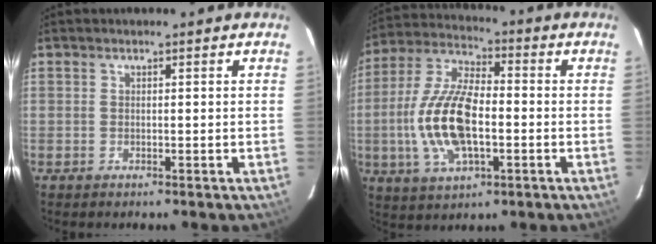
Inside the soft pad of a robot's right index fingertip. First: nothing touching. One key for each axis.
{"total": 15.7, "fx": -2.6, "fy": 7.1, "fz": 13.8, "tx": -0.290, "ty": 0.003, "tz": -0.048}